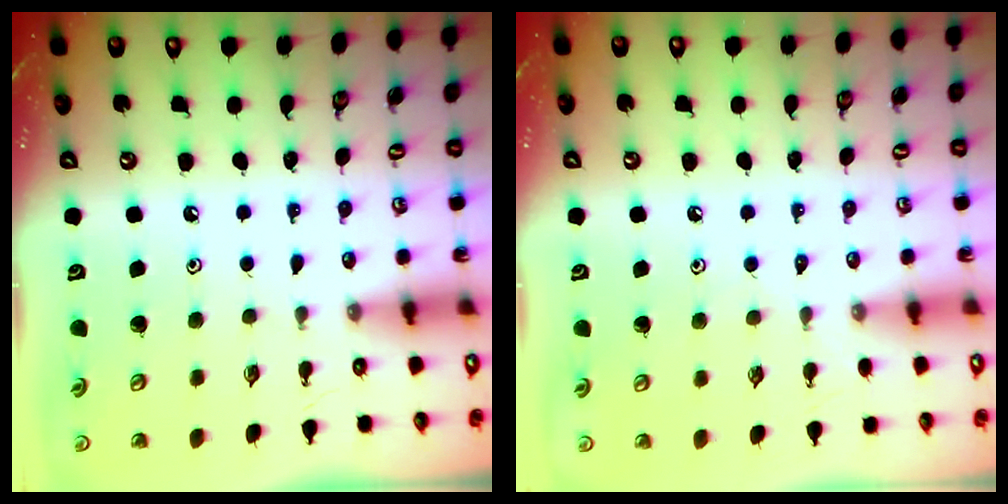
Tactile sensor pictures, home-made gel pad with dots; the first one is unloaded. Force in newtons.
{"total": 3.0, "press": 2.9, "slide": 0.5}